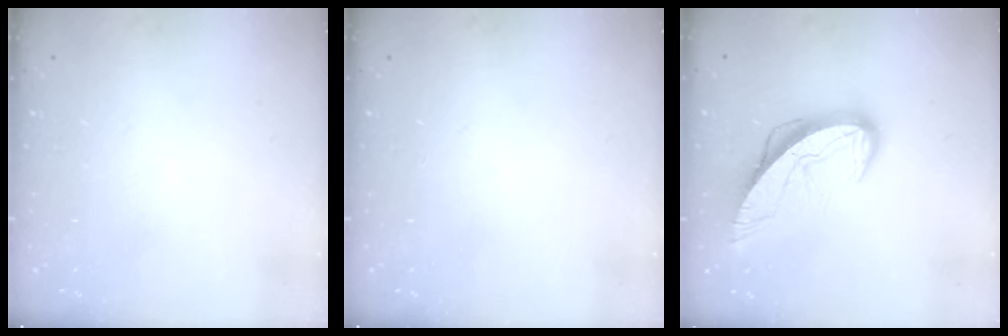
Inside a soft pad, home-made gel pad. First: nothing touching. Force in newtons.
{"total": 0.0}
{"total": 10.4, "press": 10.4, "slide": 1.0}